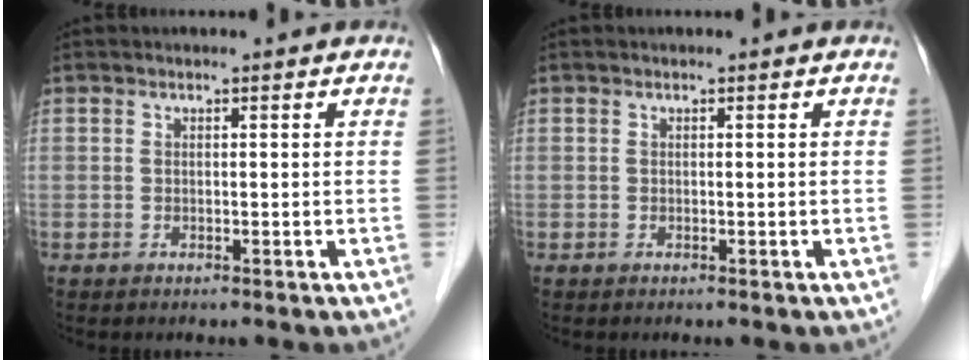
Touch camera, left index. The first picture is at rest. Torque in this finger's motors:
{"motor_torque": [-0.04, 0.06, 0.00, 0.00]}